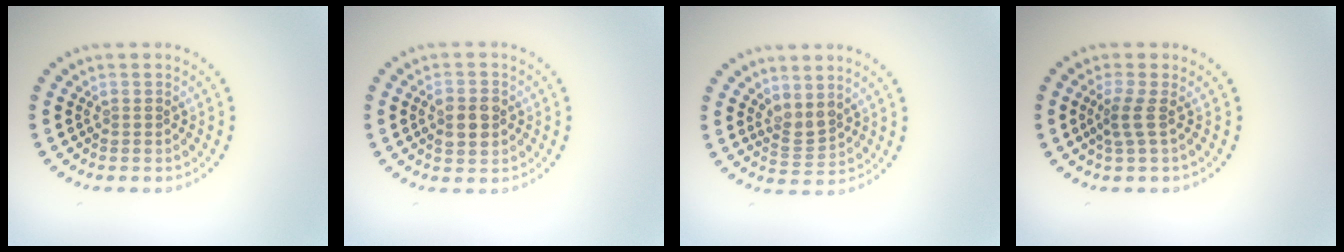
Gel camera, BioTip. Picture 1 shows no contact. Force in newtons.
{"total": 2.8, "press": 2.8, "slide": 0.2}
{"total": 2.0, "press": 1.6, "slide": 1.2}
{"total": 1.9, "press": 1.3, "slide": 1.4}